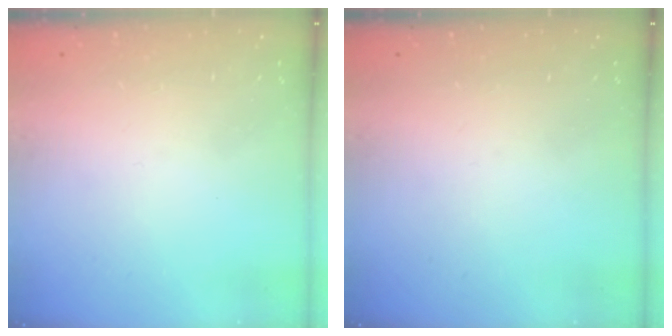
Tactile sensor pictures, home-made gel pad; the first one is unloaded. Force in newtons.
{"total": 0.0}